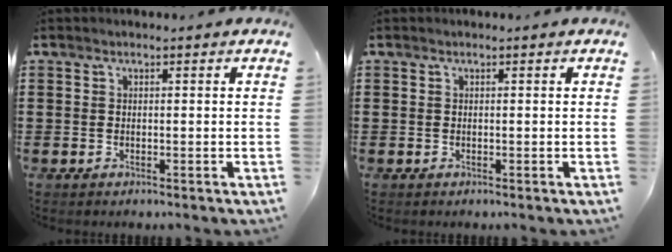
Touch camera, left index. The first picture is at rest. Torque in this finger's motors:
{"motor_torque": [0.00, 0.00, 0.00, 0.00]}